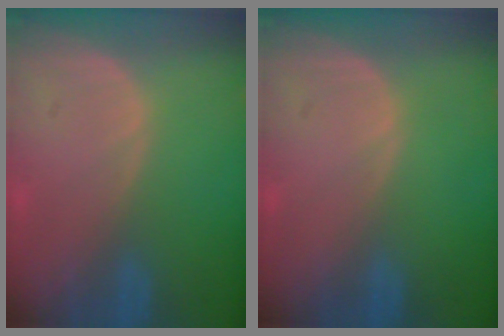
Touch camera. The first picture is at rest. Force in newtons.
{"total": 0.0}